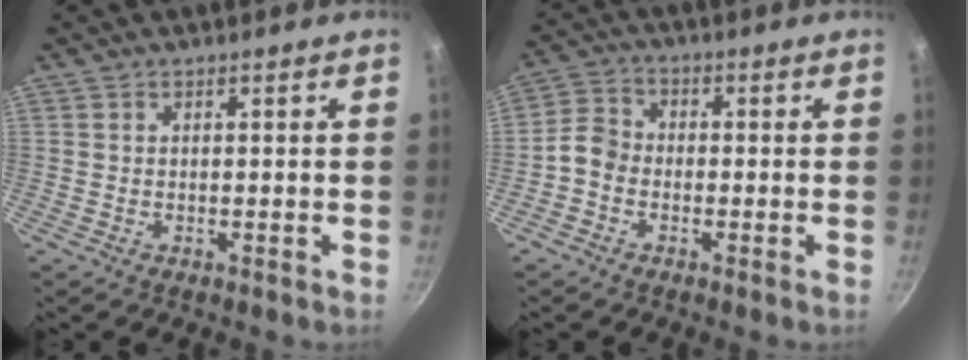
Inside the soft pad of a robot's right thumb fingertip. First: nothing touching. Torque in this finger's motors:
{"motor_torque": [0.67, 0.64, 0.24, -0.71, 0.00]}